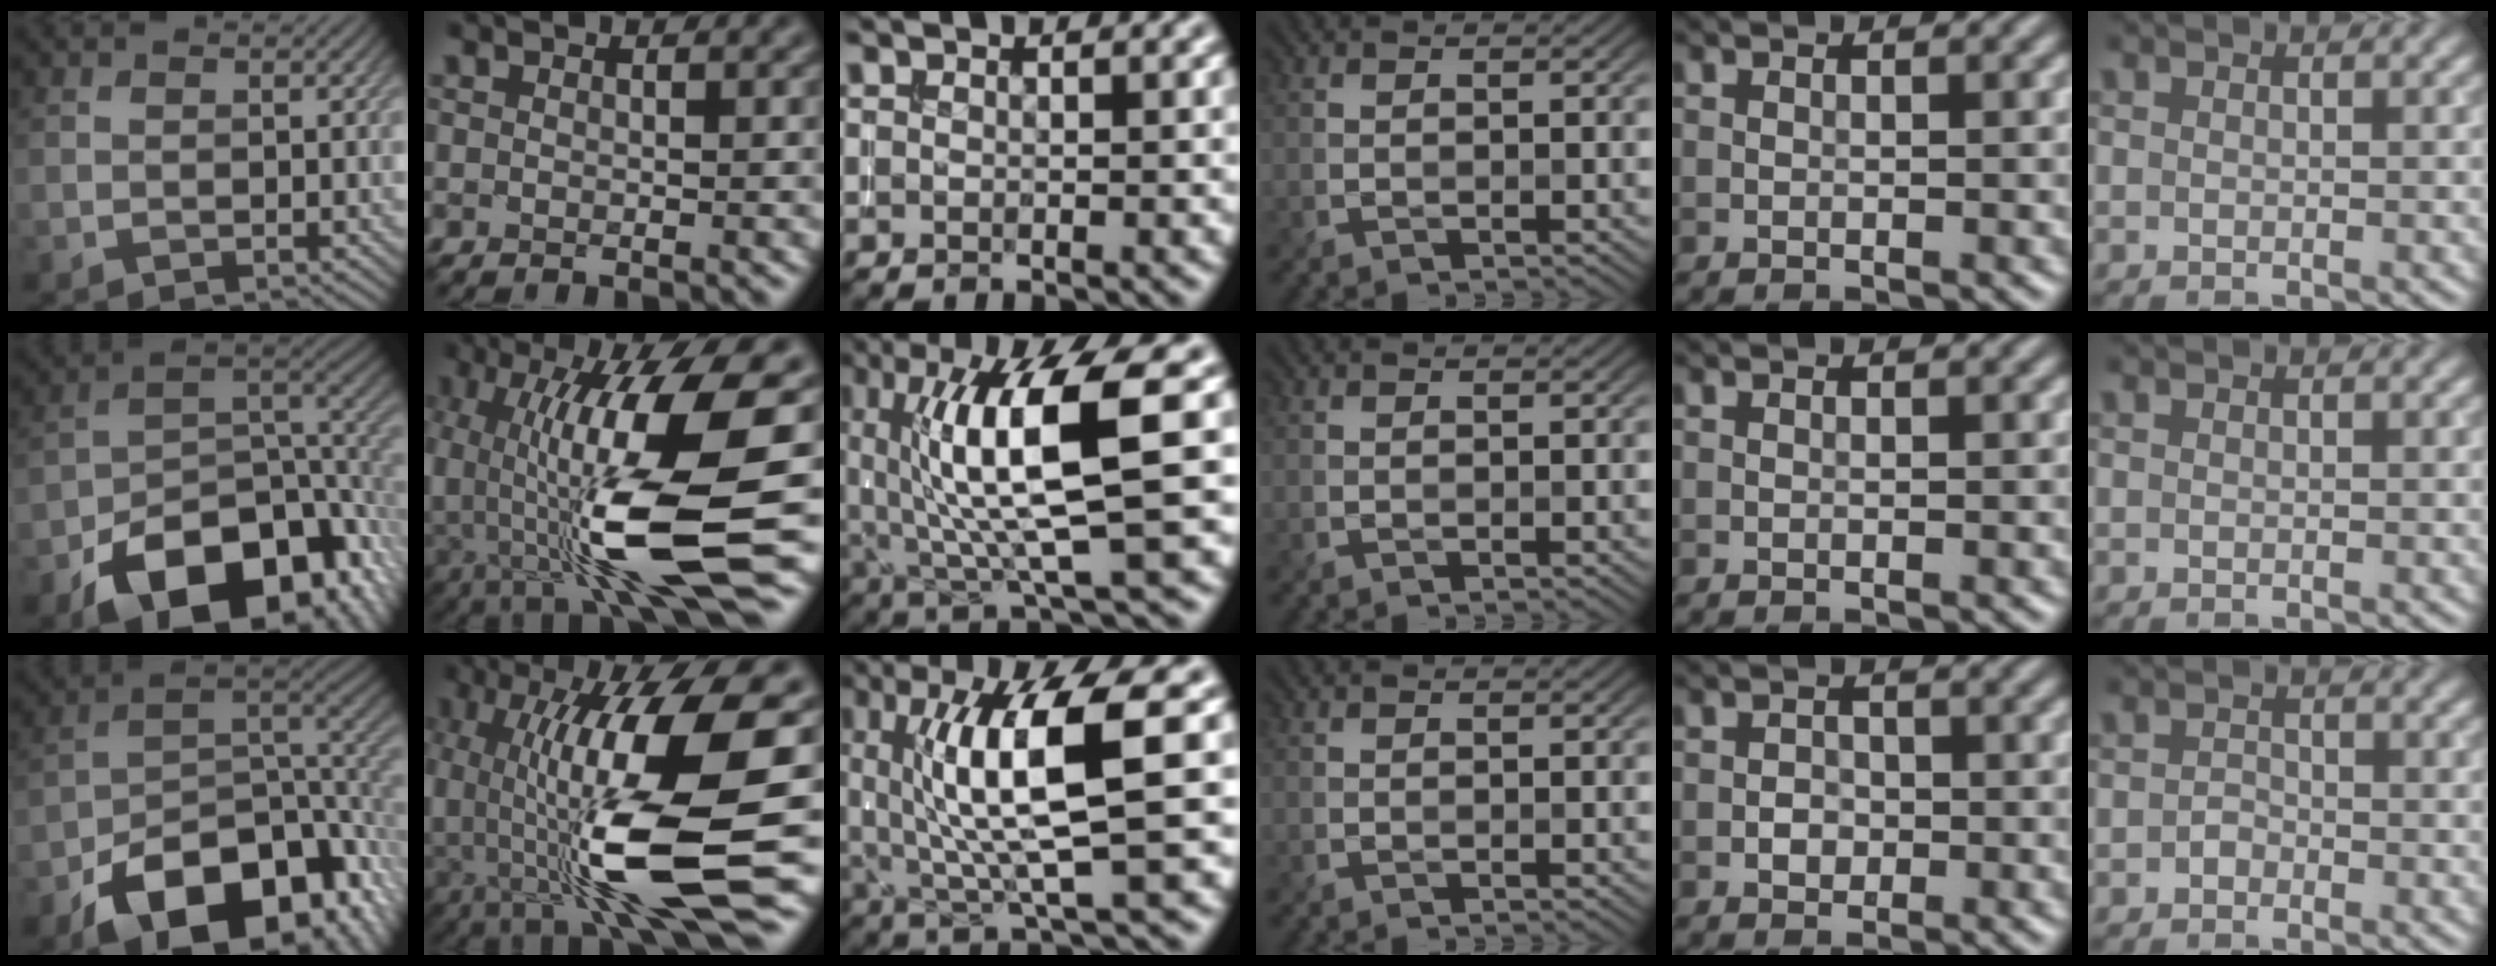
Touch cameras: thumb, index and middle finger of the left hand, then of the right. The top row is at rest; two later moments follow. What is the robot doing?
{"motion": "insert", "object": "drawer"}